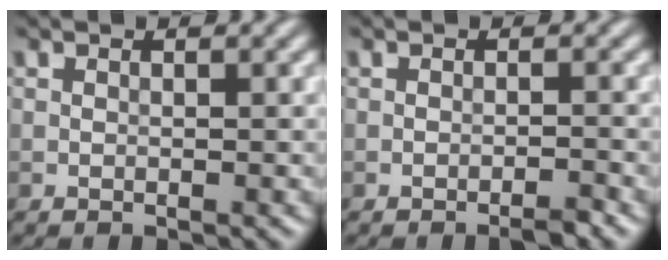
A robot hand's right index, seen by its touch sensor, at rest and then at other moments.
{"total": 1.4, "force": [-1.1, 0.1, 0.9], "torque": [-0.009, 0.002, -0.020]}